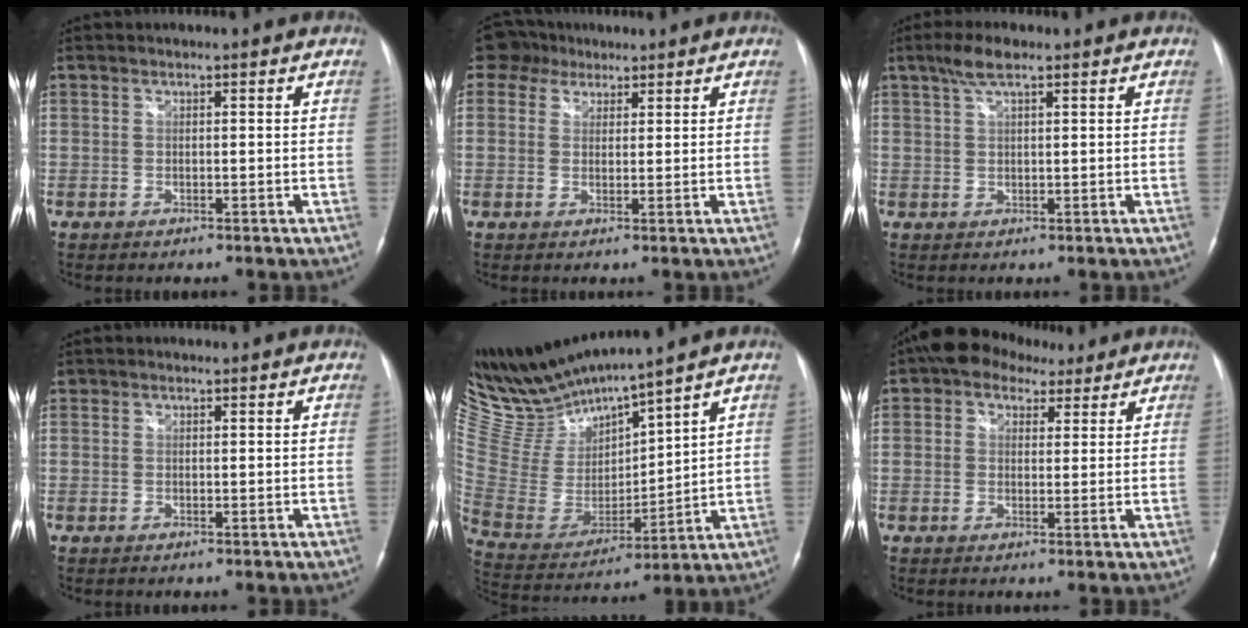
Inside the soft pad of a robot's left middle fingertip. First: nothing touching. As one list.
[{"total": 5.4, "force": [3.6, 3.8, 1.2], "torque": [-0.028, 0.030, 0.068]}, {"total": 4.0, "force": [2.6, 0.8, 2.9], "torque": [-0.062, 0.012, 0.052]}, {"total": 0.7, "force": [0.5, 0.5, 0.1], "torque": [0.000, 0.002, 0.007]}, {"total": 14.0, "force": [13.4, -0.3, 4.1], "torque": [-0.102, -0.011, 0.284]}, {"total": 7.0, "force": [4.5, 4.6, 3.0], "torque": [-0.046, 0.031, 0.072]}]